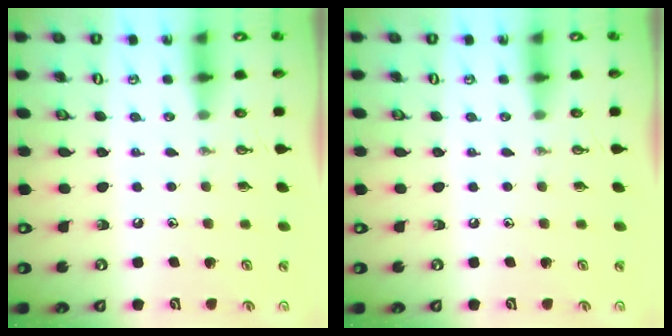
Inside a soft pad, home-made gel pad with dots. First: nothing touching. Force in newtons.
{"total": 0.0}